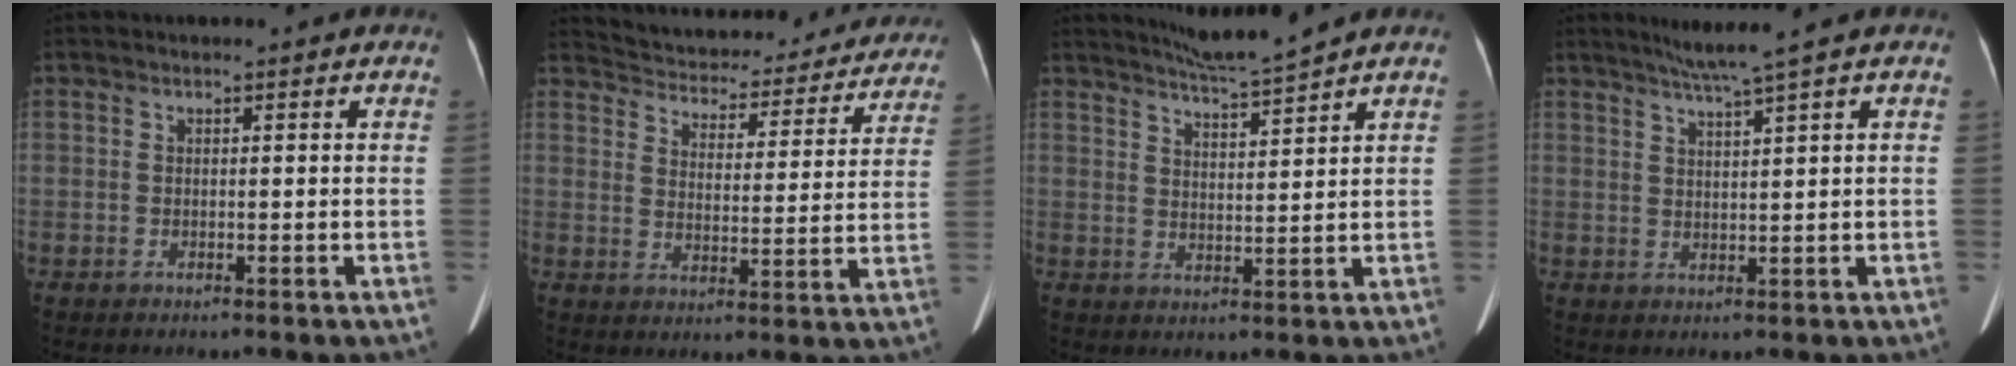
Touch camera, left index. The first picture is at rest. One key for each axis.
{"total": 23.5, "fx": 21.9, "fy": 6.3, "fz": 5.8, "tx": -0.088, "ty": -0.024, "tz": 0.268}
{"total": 5.9, "fx": 5.4, "fy": -1.6, "fz": 1.7, "tx": -0.037, "ty": -0.011, "tz": 0.098}
{"total": 4.7, "fx": 3.5, "fy": -1.5, "fz": 2.7, "tx": -0.050, "ty": -0.003, "tz": 0.067}